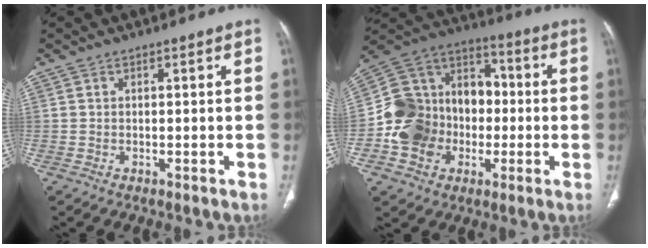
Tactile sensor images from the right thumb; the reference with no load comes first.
{"total": 19.8, "force": [-3.6, 16.2, 10.8], "torque": [-0.164, 0.058, -0.061]}